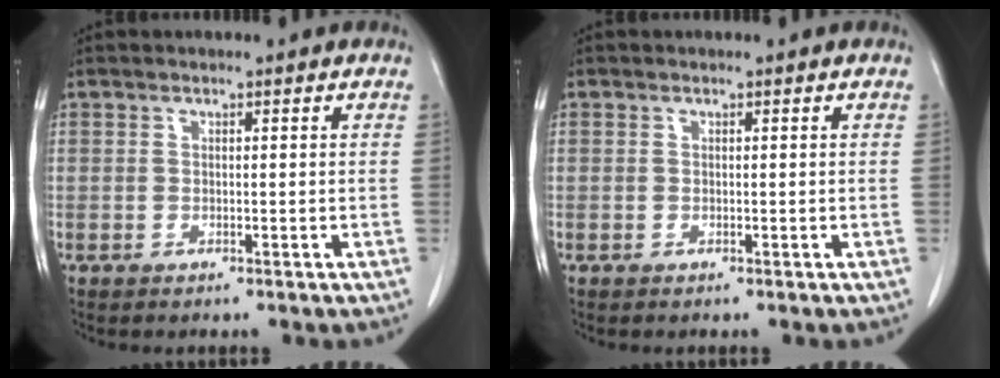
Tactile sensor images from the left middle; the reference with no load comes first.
{"total": 0.0}